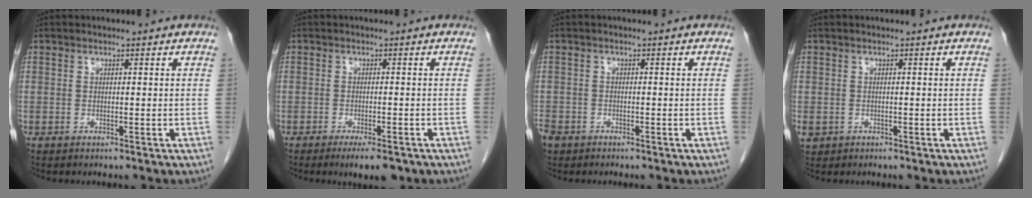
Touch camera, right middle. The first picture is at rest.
{"total": 4.7, "force": [-3.2, 1.1, 3.2], "torque": [-0.041, -0.007, -0.042]}
{"total": 4.2, "force": [-2.9, 2.7, 1.2], "torque": [-0.029, -0.001, -0.056]}
{"total": 1.9, "force": [-0.6, 1.6, 0.7], "torque": [-0.016, 0.001, -0.003]}